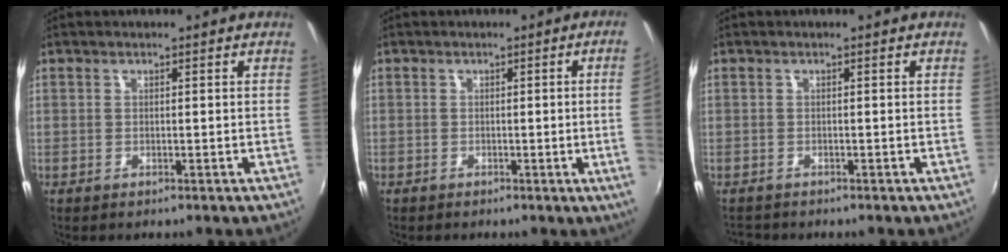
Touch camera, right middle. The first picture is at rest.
{"total": 4.7, "force": [0.1, -1.9, 4.3], "torque": [-0.068, -0.012, 0.005]}
{"total": 1.6, "force": [-1.5, 0.5, 0.2], "torque": [-0.007, -0.007, -0.025]}